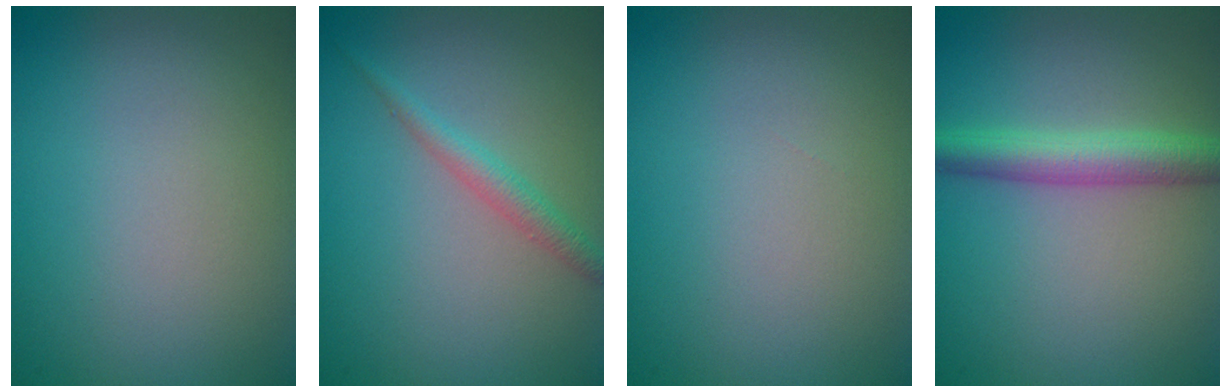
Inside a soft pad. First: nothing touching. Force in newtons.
{"total": 1.7, "press": 1.7, "slide": 0.1}
{"total": 0.0}
{"total": 4.1, "press": 4.1, "slide": 0.1}